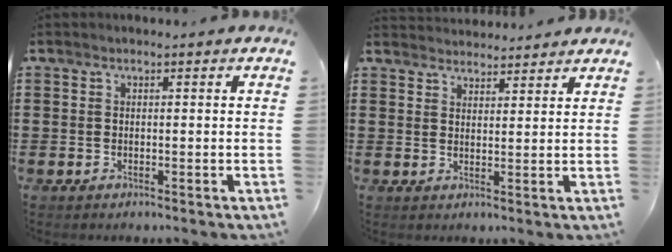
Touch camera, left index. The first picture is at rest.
{"total": 2.8, "force": [2.8, 0.4, -0.4], "torque": [-0.001, -0.007, 0.054]}